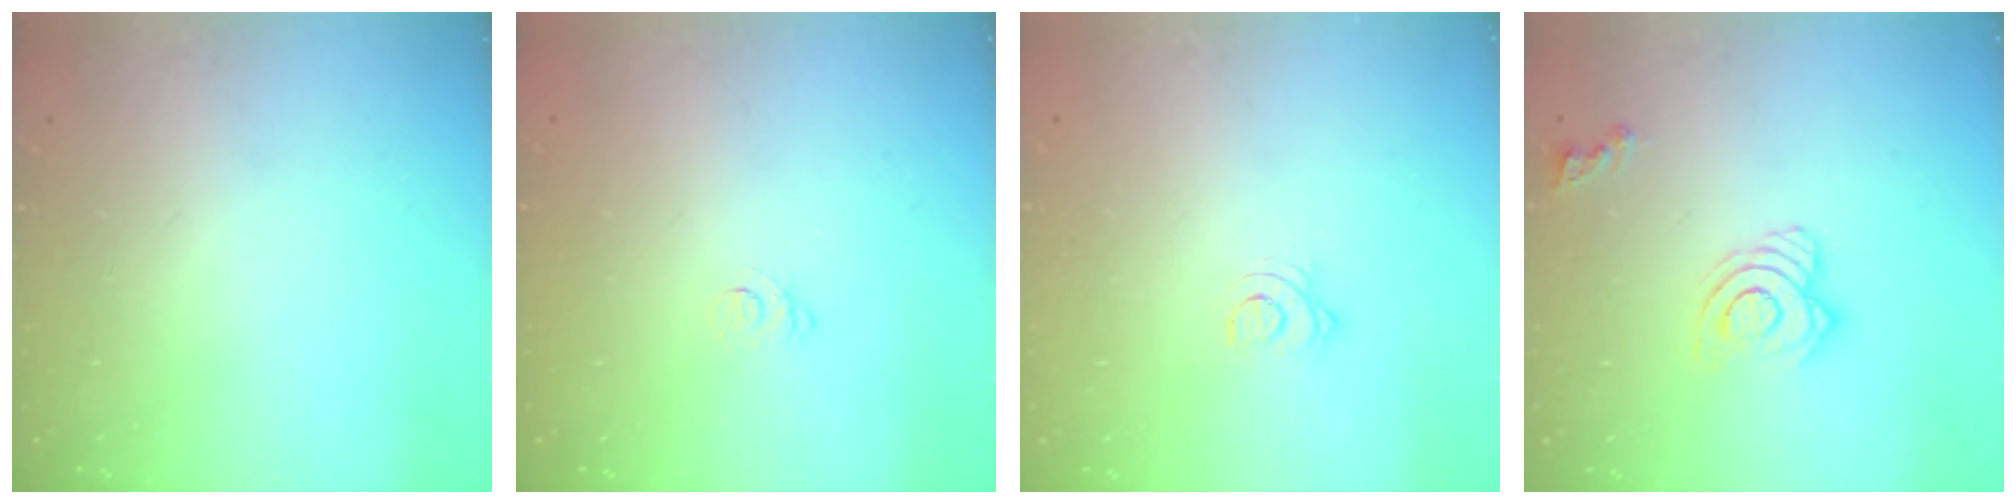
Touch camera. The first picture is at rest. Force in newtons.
{"total": 2.3, "press": 2.2, "slide": 0.2}
{"total": 2.3, "press": 2.3, "slide": 0.3}
{"total": 10.2, "press": 10.2, "slide": 1.2}